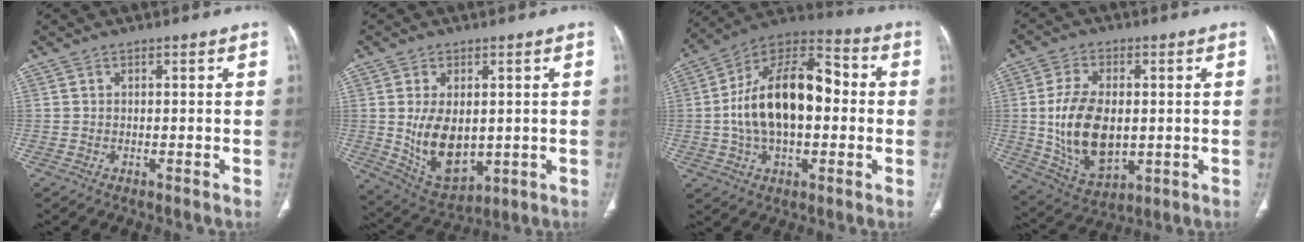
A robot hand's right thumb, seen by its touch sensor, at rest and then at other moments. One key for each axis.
{"total": 12.0, "fx": -0.1, "fy": 7.3, "fz": 9.5, "tx": -0.146, "ty": -0.014, "tz": 0.026}
{"total": 21.1, "fx": 0.1, "fy": 11.9, "fz": 17.4, "tx": -0.289, "ty": 0.037, "tz": -0.003}
{"total": 15.2, "fx": -0.2, "fy": 9.1, "fz": 12.2, "tx": -0.218, "ty": -0.009, "tz": 0.015}